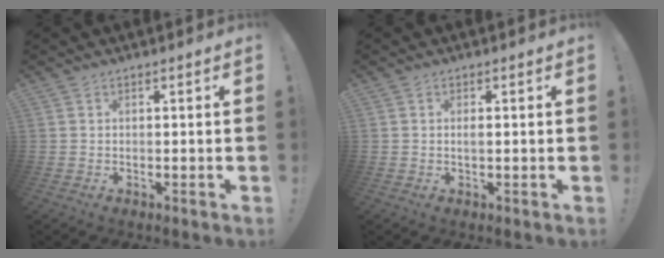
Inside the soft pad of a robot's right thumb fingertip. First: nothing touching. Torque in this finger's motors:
{"motor_torque": [-0.21, -0.06, 0.10, -0.08, 0.04]}